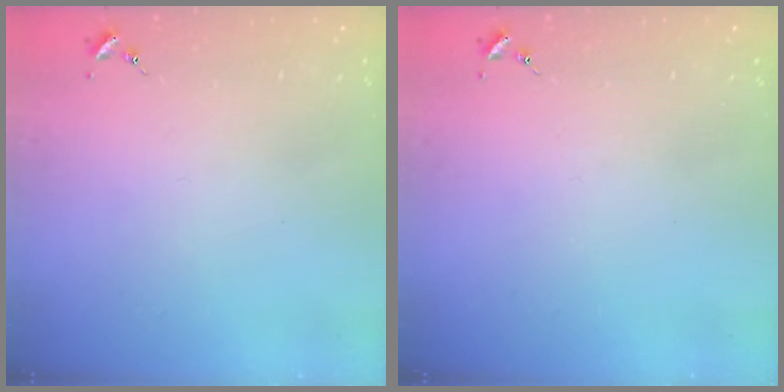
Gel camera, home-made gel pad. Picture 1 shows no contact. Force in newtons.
{"total": 0.0}